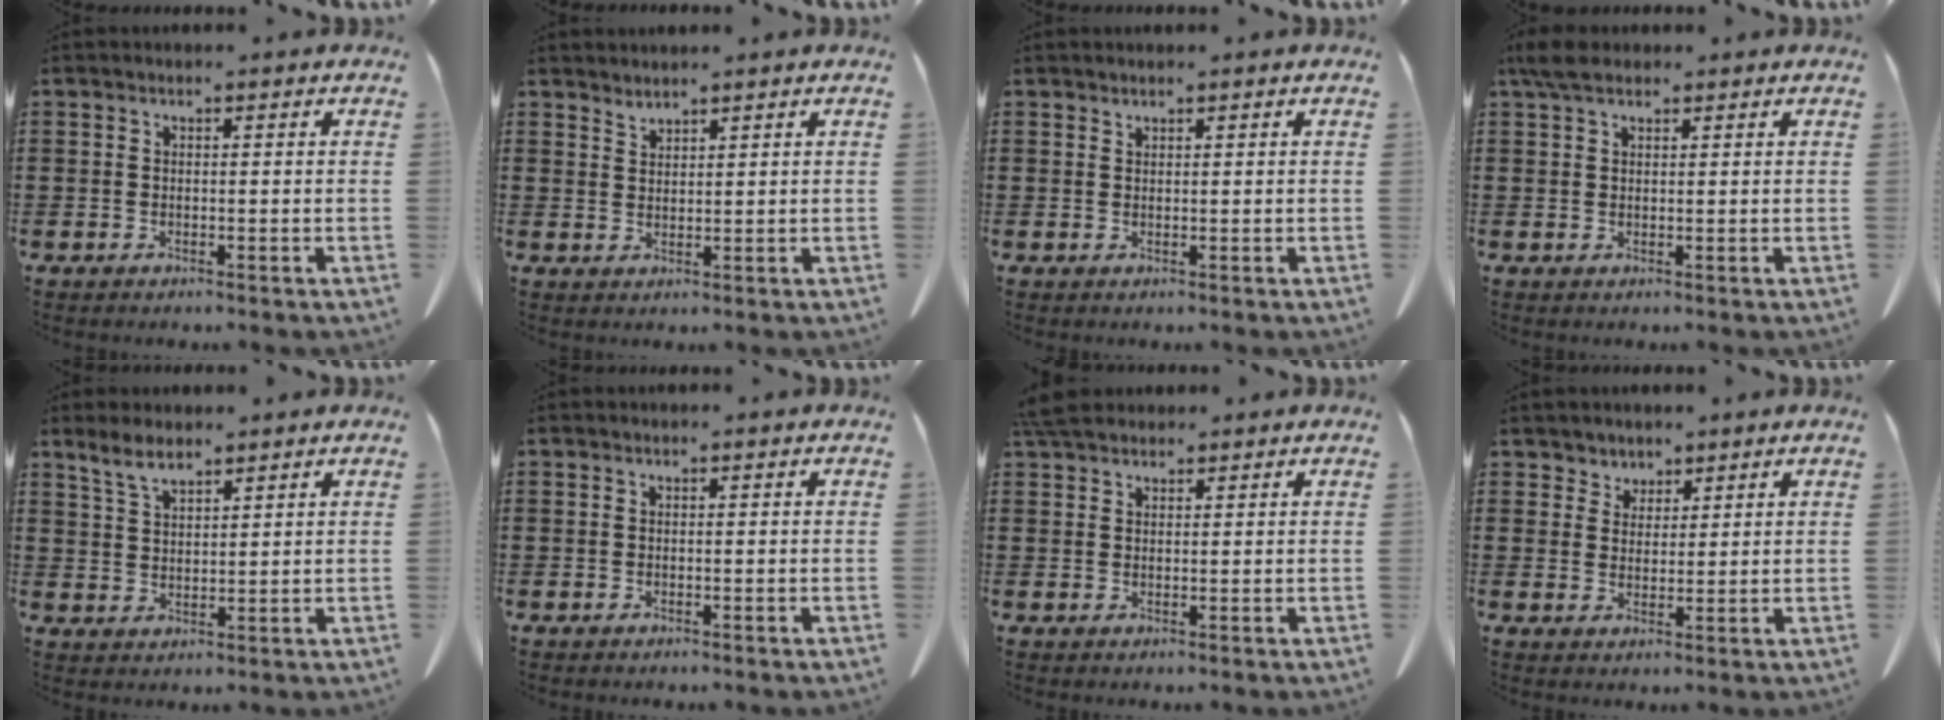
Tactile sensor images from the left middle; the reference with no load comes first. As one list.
[{"total": 1.7, "force": [1.6, -0.1, -0.1], "torque": [-0.001, -0.003, 0.033]}, {"total": 0.8, "force": [0.8, 0.0, 0.0], "torque": [-0.002, -0.004, 0.017]}, {"total": 3.4, "force": [2.3, 1.5, 1.9], "torque": [-0.046, 0.007, 0.045]}, {"total": 4.1, "force": [3.2, 1.3, 2.2], "torque": [-0.052, -0.003, 0.060]}, {"total": 0.0}, {"total": 3.5, "force": [3.1, 1.0, 1.3], "torque": [-0.035, 0.000, 0.061]}, {"total": 2.9, "force": [2.4, 1.7, -0.1], "torque": [-0.012, 0.002, 0.047]}]